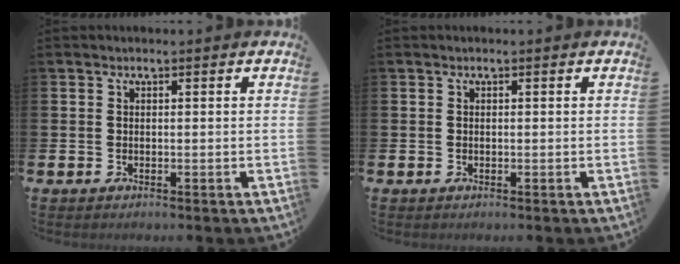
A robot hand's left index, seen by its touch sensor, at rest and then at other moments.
{"total": 0.0}